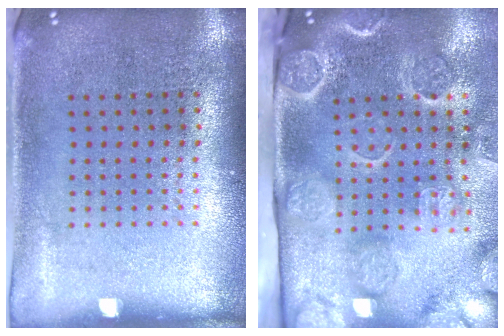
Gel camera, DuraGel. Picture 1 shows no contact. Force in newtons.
{"total": 4.4, "press": 3.5, "slide": 2.8}